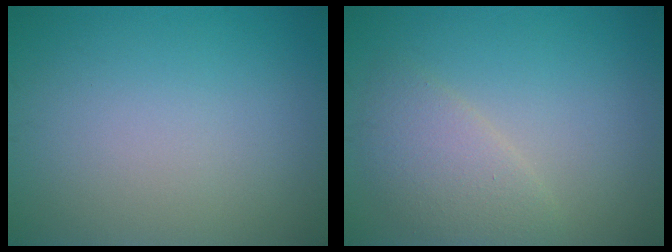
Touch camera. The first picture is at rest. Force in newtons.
{"total": 2.9, "press": 2.9, "slide": 0.2}